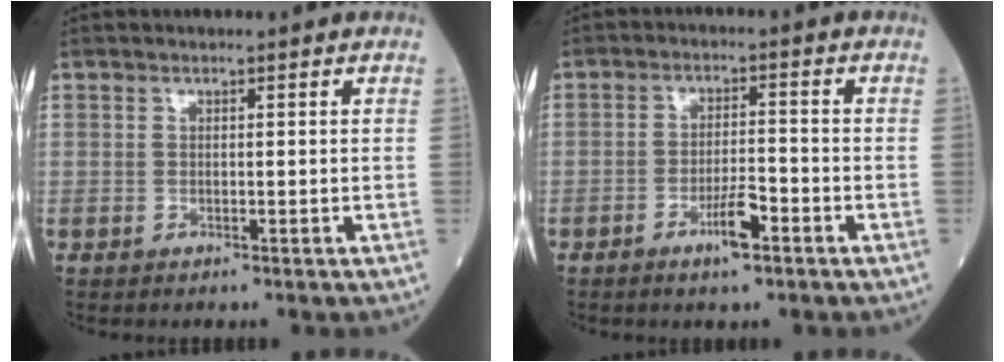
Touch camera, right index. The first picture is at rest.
{"total": 4.7, "force": [-2.7, 0.7, 3.8], "torque": [-0.069, 0.000, -0.048]}